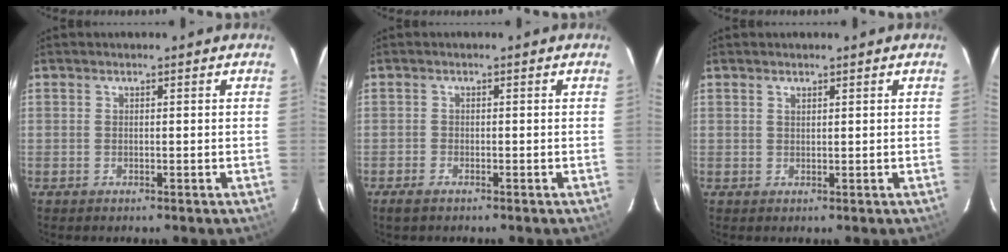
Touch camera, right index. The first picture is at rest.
{"total": 1.9, "force": [-1.5, 0.8, 0.9], "torque": [-0.024, -0.005, -0.032]}
{"total": 0.7, "force": [0.5, 0.3, 0.3], "torque": [-0.005, 0.002, 0.009]}